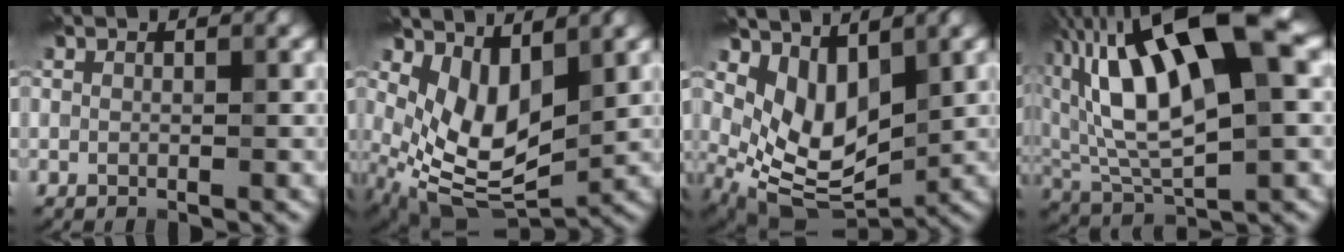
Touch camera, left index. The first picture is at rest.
{"total": 7.3, "force": [1.8, 4.2, 5.7], "torque": [-0.113, -0.023, 0.036]}
{"total": 6.6, "force": [2.3, 3.9, 4.7], "torque": [-0.090, -0.023, 0.047]}
{"total": 14.5, "force": [3.8, 6.1, 12.6], "torque": [-0.234, 0.014, 0.067]}